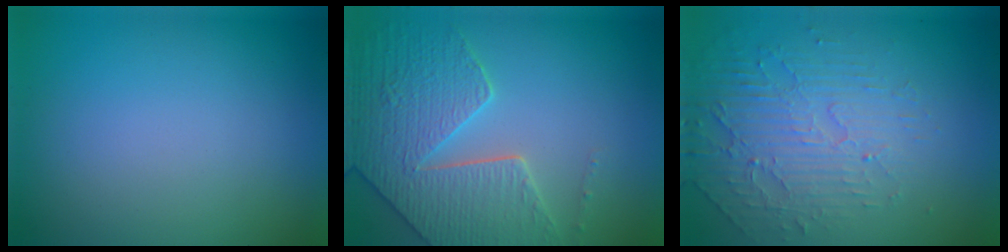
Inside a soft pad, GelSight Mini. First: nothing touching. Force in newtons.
{"total": 6.3, "press": 5.6, "slide": 3.1}
{"total": 5.1, "press": 3.5, "slide": 3.7}